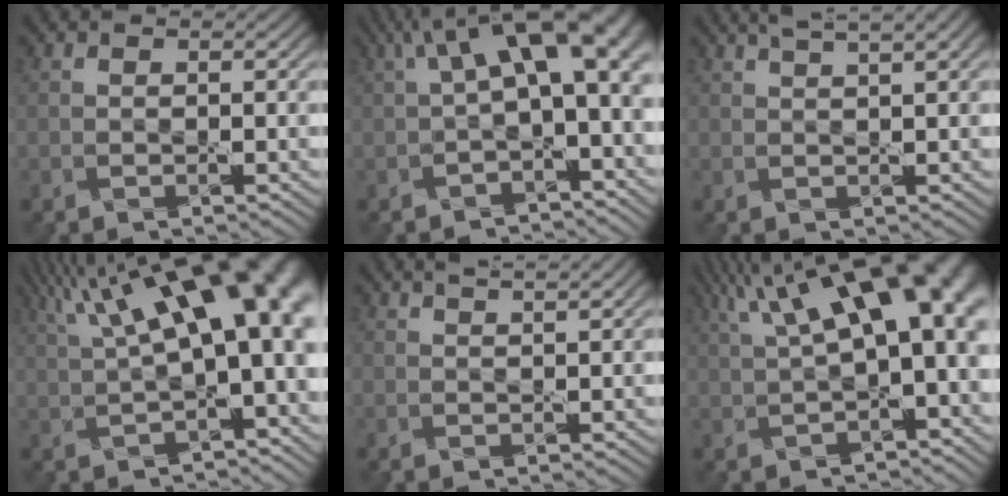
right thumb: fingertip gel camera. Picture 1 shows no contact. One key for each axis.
{"total": 11.1, "fx": 2.2, "fy": 4.7, "fz": 9.8, "tx": -0.150, "ty": 0.006, "tz": 0.040}
{"total": 4.4, "fx": 2.7, "fy": 0.8, "fz": 3.4, "tx": -0.046, "ty": 0.014, "tz": 0.029}
{"total": 17.4, "fx": 5.3, "fy": 5.8, "fz": 15.5, "tx": -0.231, "ty": 0.041, "tz": 0.094}
{"total": 2.5, "fx": 1.9, "fy": 0.5, "fz": 1.6, "tx": -0.019, "ty": 0.006, "tz": 0.019}
{"total": 15.8, "fx": 5.1, "fy": 5.6, "fz": 13.9, "tx": -0.216, "ty": 0.030, "tz": 0.092}